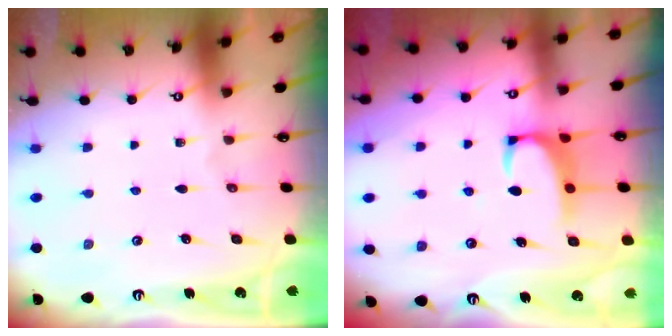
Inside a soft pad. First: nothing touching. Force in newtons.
{"total": 2.5, "press": 2.4, "slide": 0.8}